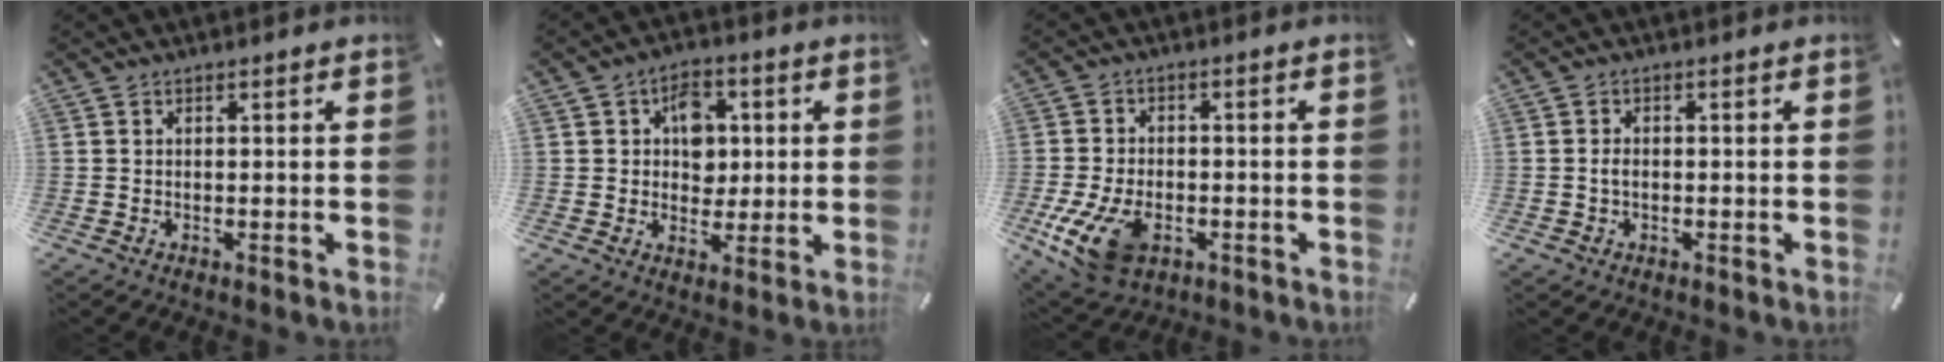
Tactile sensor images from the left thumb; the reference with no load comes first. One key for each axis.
{"total": 8.1, "fx": 1.5, "fy": 6.8, "fz": 4.1, "tx": -0.049, "ty": 0.001, "tz": 0.021}
{"total": 12.1, "fx": -4.5, "fy": 7.8, "fz": 8.1, "tx": -0.171, "ty": 0.006, "tz": -0.079}
{"total": 2.0, "fx": -0.4, "fy": 1.3, "fz": 1.5, "tx": -0.036, "ty": 0.000, "tz": -0.010}